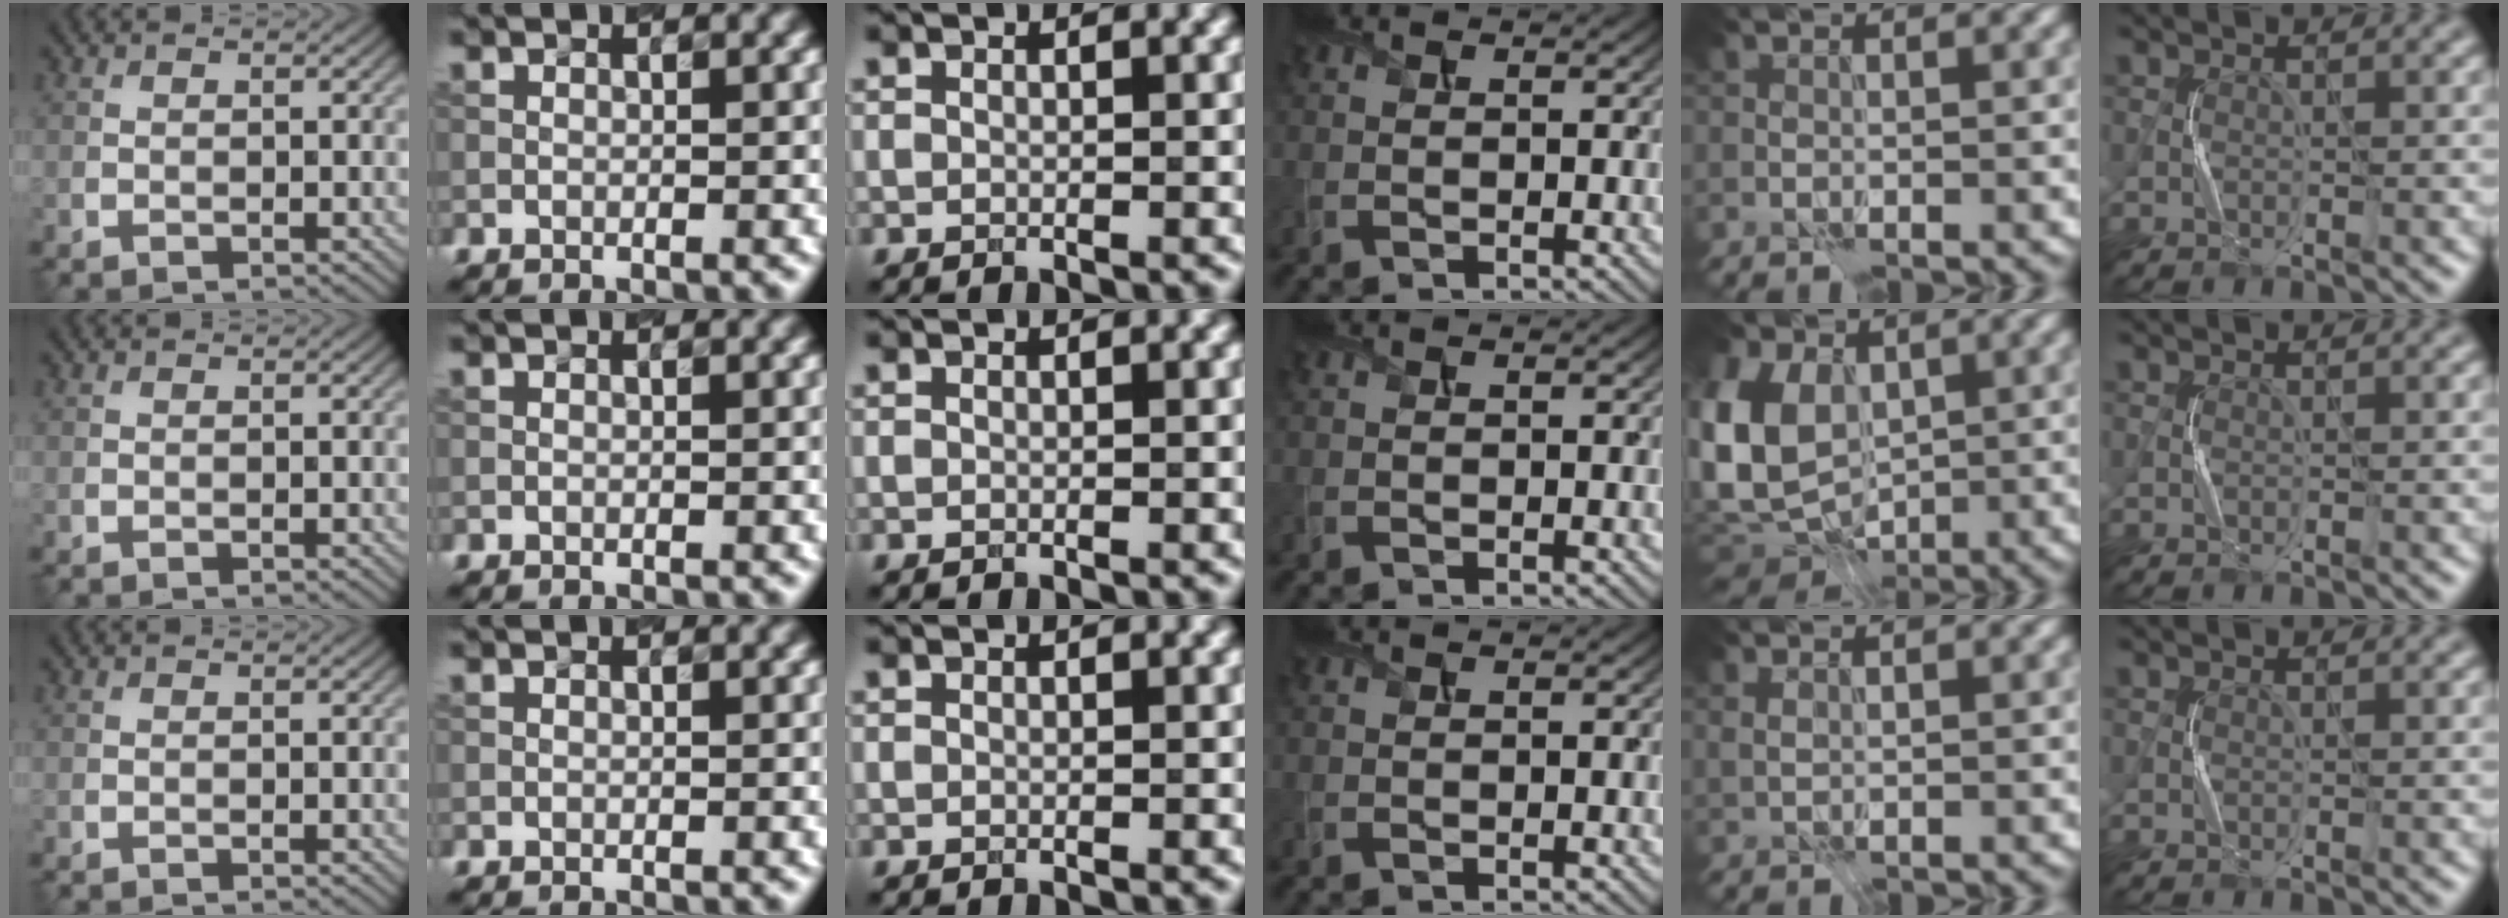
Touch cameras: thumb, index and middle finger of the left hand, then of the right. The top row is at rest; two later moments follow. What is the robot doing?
{"motion": "press", "object": "toy piano key"}